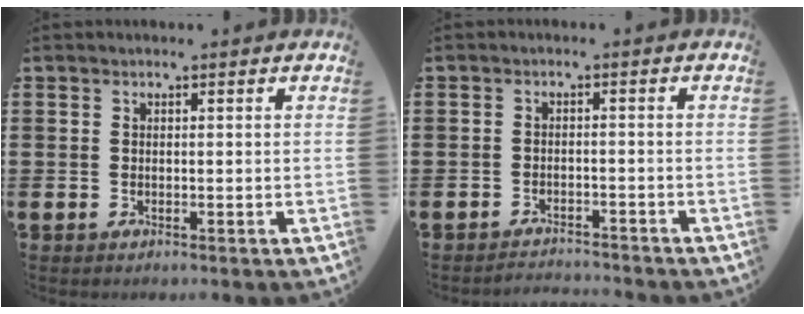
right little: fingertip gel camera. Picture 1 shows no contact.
{"total": 1.8, "force": [-1.8, 0.0, -0.1], "torque": [-0.003, 0.005, -0.038]}